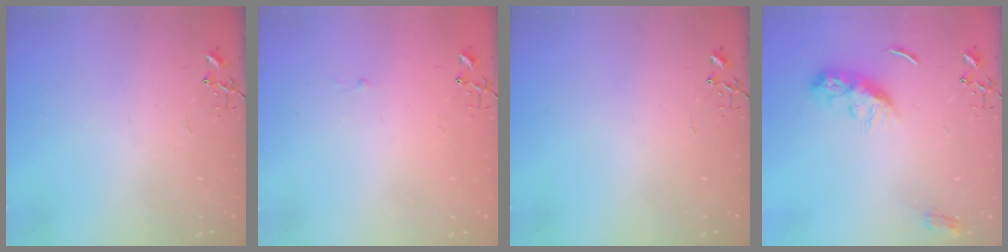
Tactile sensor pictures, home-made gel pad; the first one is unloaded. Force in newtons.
{"total": 1.8, "press": 1.8, "slide": 0.2}
{"total": 0.0}
{"total": 10.4, "press": 10.4, "slide": 0.2}